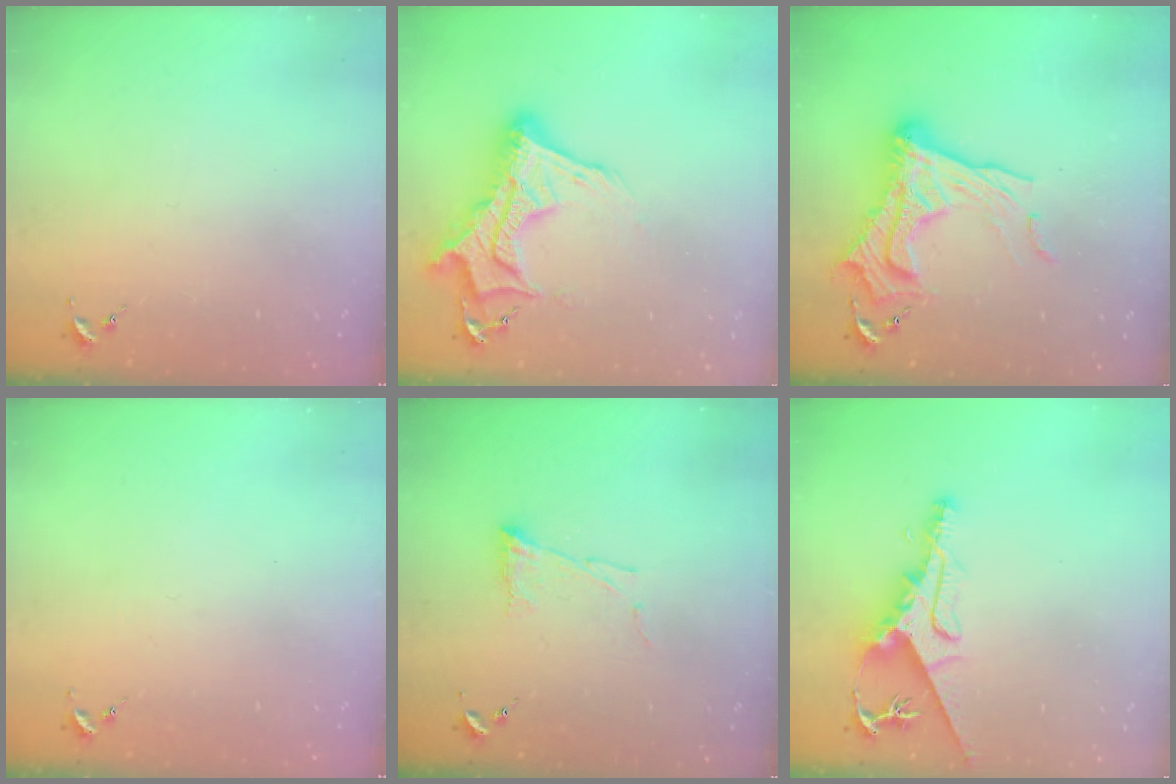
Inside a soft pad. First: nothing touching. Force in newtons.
{"total": 18.2, "press": 18.1, "slide": 1.6}
{"total": 20.7, "press": 20.6, "slide": 2.1}
{"total": 0.0}
{"total": 7.2, "press": 7.2, "slide": 0.4}
{"total": 11.0, "press": 10.9, "slide": 1.2}